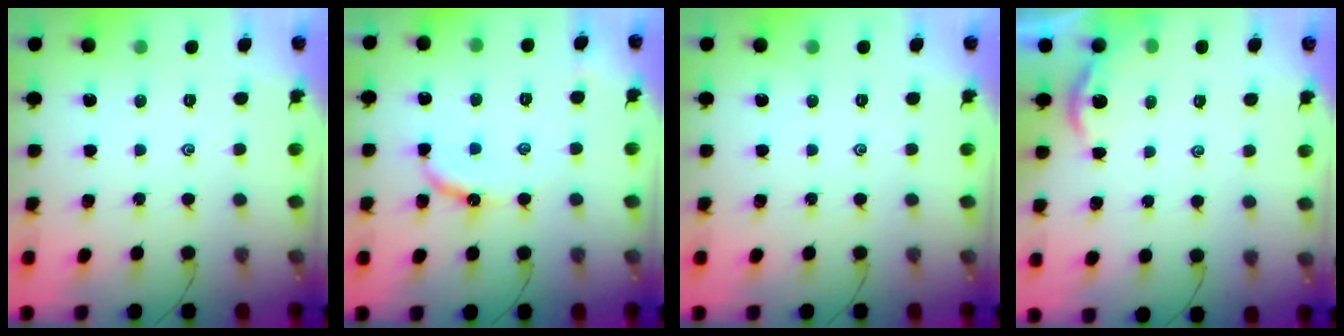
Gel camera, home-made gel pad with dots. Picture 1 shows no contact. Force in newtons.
{"total": 9.0, "press": 9.0, "slide": 0.8}
{"total": 0.0}
{"total": 2.3, "press": 2.3, "slide": 0.3}